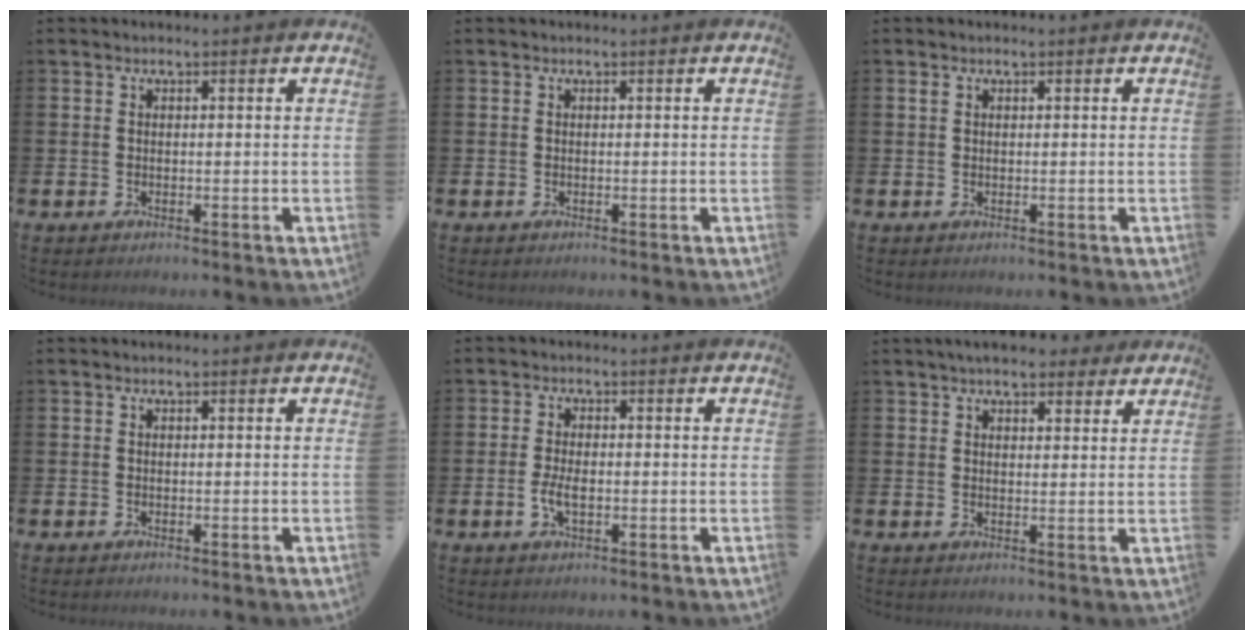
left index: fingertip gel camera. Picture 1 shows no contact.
{"total": 0.0}
{"total": 0.6, "force": [0.4, 0.4, 0.3], "torque": [0.001, 0.000, 0.005]}
{"total": 0.0}
{"total": 2.9, "force": [-0.5, 1.3, 2.5], "torque": [-0.042, 0.000, -0.010]}
{"total": 5.0, "force": [4.5, 1.5, 1.6], "torque": [-0.033, -0.011, 0.083]}